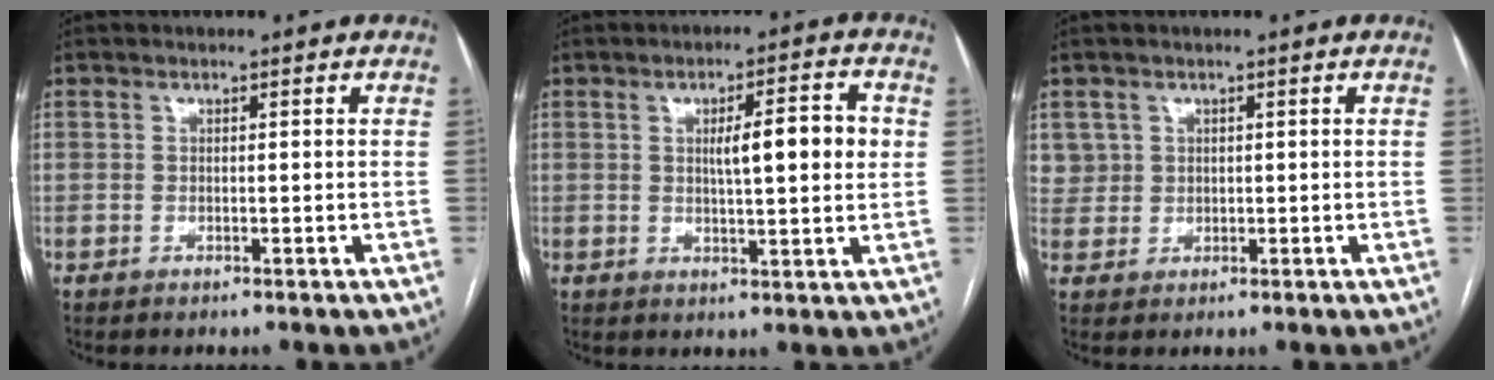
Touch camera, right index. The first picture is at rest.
{"total": 8.0, "force": [1.3, 1.1, 7.8], "torque": [-0.118, 0.012, 0.021]}
{"total": 3.1, "force": [1.3, 2.8, -0.2], "torque": [0.019, 0.008, 0.022]}